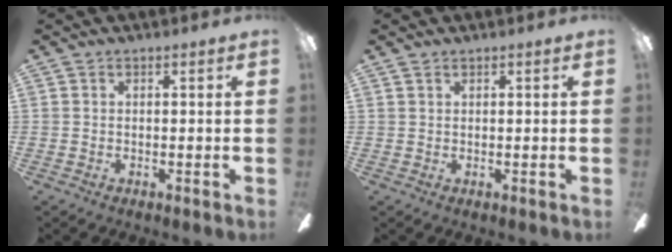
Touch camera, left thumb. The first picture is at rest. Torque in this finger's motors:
{"motor_torque": [-0.05, 0.09, -0.27, 0.19, 0.03]}